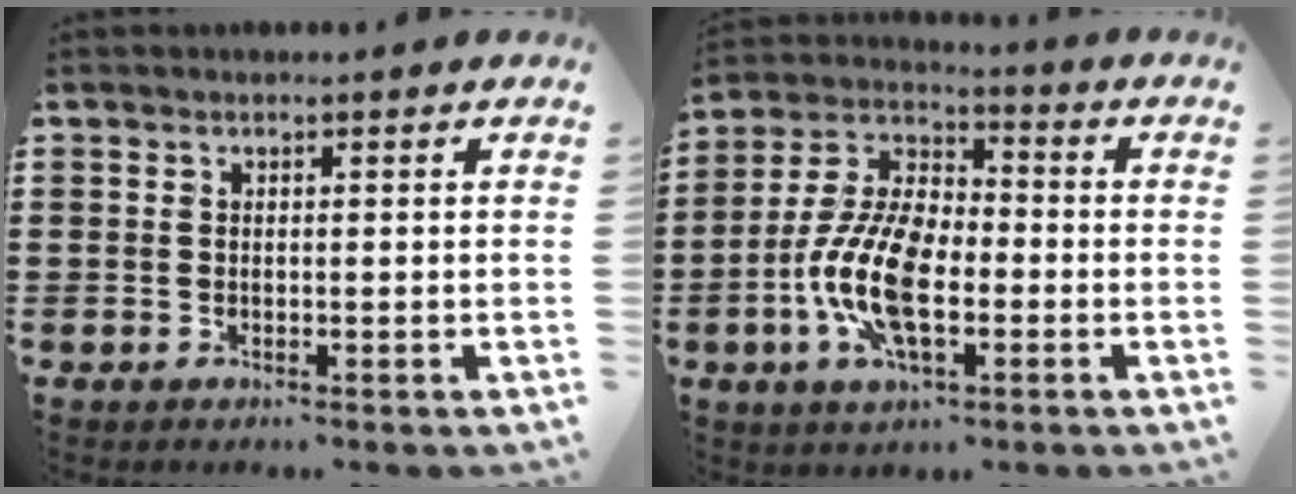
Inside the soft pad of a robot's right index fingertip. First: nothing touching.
{"total": 11.9, "force": [-3.4, 5.6, 9.9], "torque": [-0.235, -0.006, -0.069]}